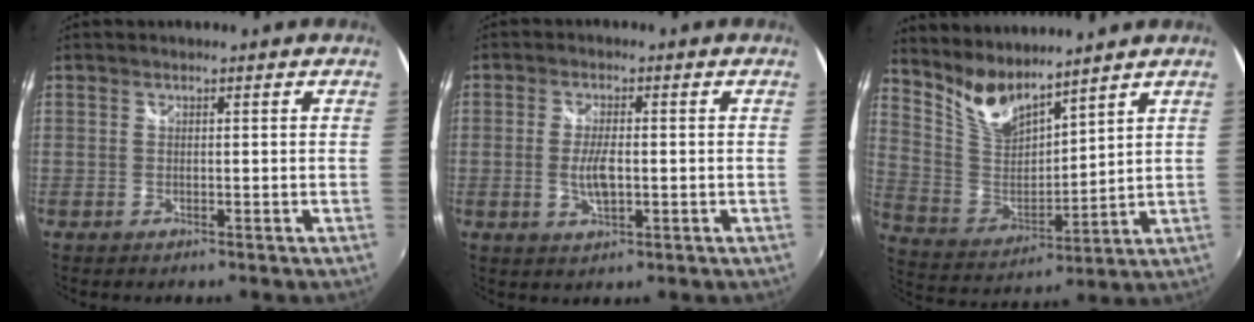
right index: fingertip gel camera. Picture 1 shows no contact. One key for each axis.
{"total": 4.7, "fx": -0.7, "fy": 1.8, "fz": 4.3, "tx": -0.086, "ty": -0.007, "tz": -0.011}
{"total": 9.7, "fx": 8.4, "fy": 2.3, "fz": 4.3, "tx": -0.092, "ty": -0.016, "tz": 0.175}